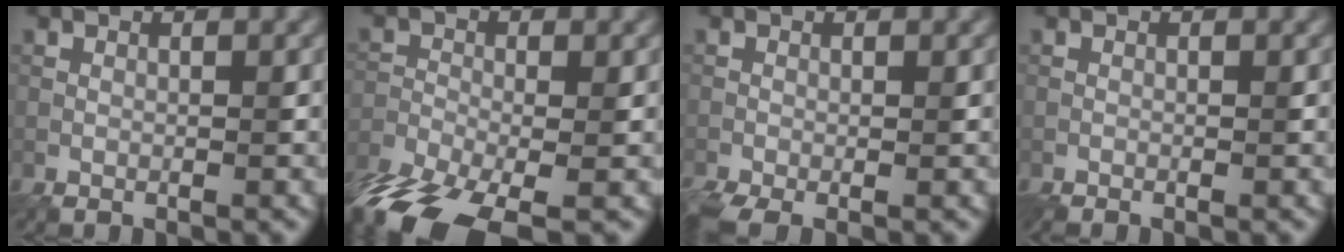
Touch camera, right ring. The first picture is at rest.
{"total": 9.5, "force": [-7.3, 3.1, 5.2], "torque": [-0.116, -0.027, -0.139]}
{"total": 2.9, "force": [-1.9, 1.0, 2.0], "torque": [-0.045, -0.012, -0.036]}
{"total": 0.8, "force": [-0.6, 0.1, 0.5], "torque": [-0.011, -0.004, -0.014]}